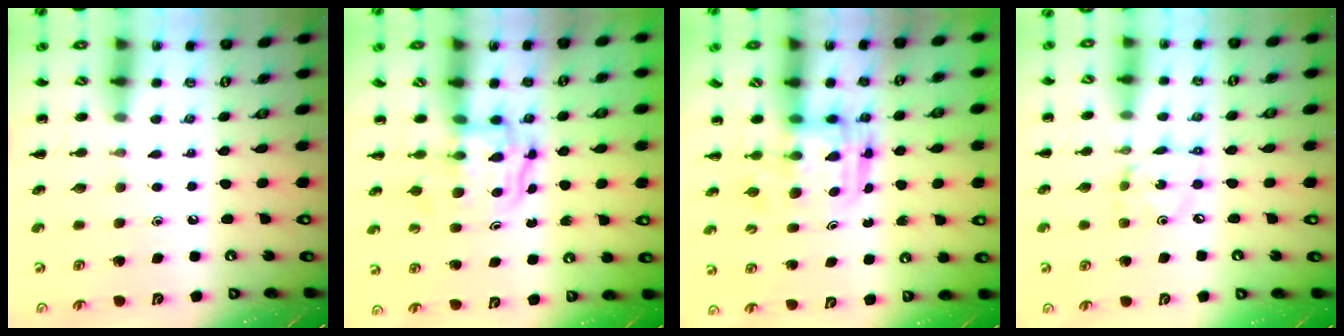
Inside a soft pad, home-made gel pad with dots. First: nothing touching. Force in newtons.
{"total": 3.4, "press": 3.4, "slide": 0.3}
{"total": 3.0, "press": 3.0, "slide": 0.3}
{"total": 4.0, "press": 4.0, "slide": 0.5}